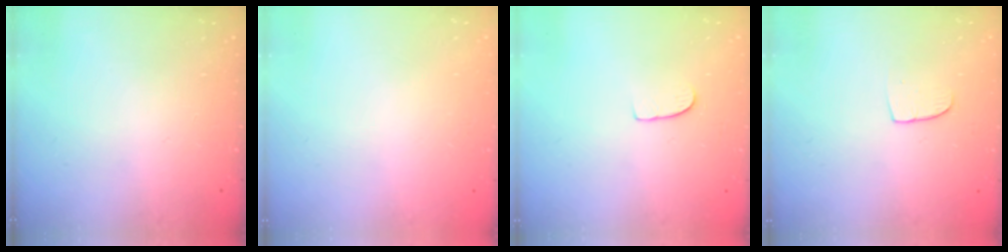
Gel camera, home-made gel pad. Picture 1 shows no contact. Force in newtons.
{"total": 0.0}
{"total": 5.4, "press": 5.4, "slide": 0.3}
{"total": 6.4, "press": 6.4, "slide": 0.5}